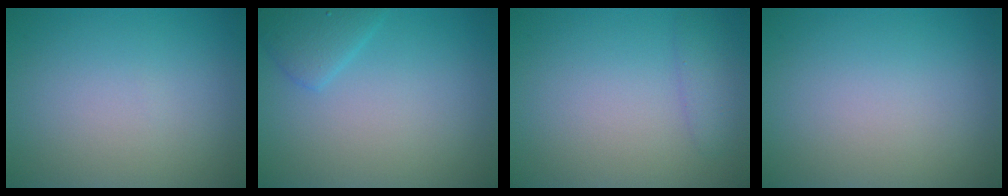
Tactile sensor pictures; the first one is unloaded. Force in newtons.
{"total": 2.1, "press": 2.1, "slide": 0.2}
{"total": 1.5, "press": 1.5, "slide": 0.1}
{"total": 0.0}